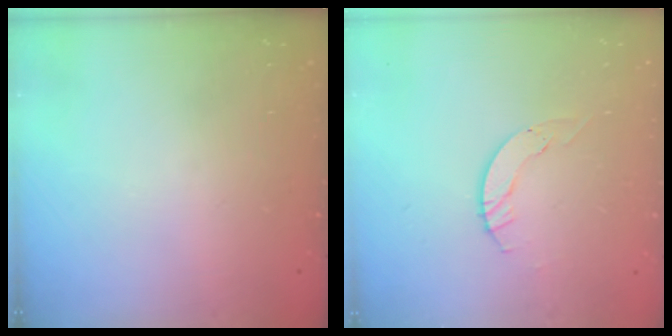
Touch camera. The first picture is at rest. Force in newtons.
{"total": 4.0, "press": 4.0, "slide": 0.4}